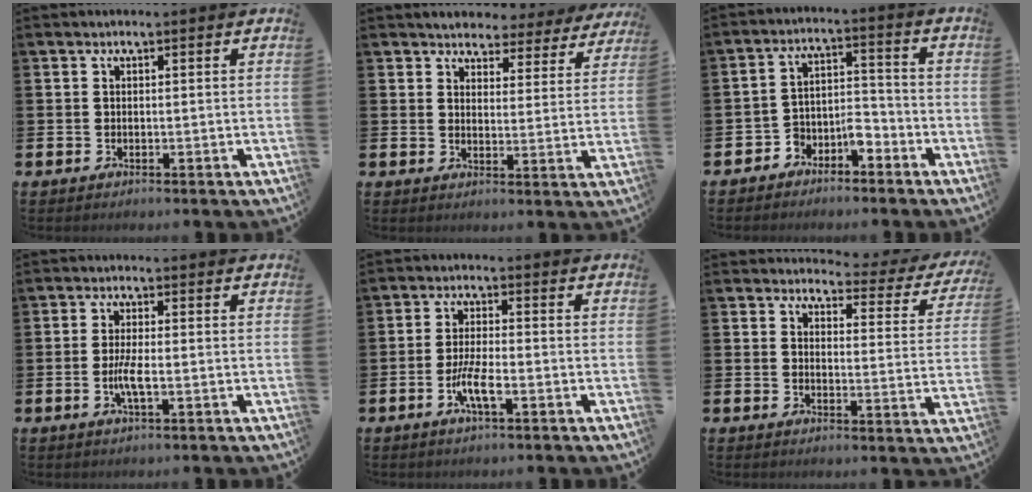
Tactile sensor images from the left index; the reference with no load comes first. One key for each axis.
{"total": 3.4, "fx": 3.3, "fy": 1.1, "fz": 0.0, "tx": -0.016, "ty": -0.027, "tz": 0.053}
{"total": 4.3, "fx": -3.6, "fy": 1.8, "fz": 1.6, "tx": -0.033, "ty": 0.004, "tz": -0.074}
{"total": 3.0, "fx": -0.7, "fy": 0.6, "fz": 2.8, "tx": -0.052, "ty": -0.005, "tz": -0.016}
{"total": 4.3, "fx": -1.7, "fy": 0.9, "fz": 3.9, "tx": -0.081, "ty": -0.001, "tz": -0.033}
{"total": 2.5, "fx": 2.1, "fy": 1.1, "fz": 0.5, "tx": -0.016, "ty": -0.028, "tz": 0.027}